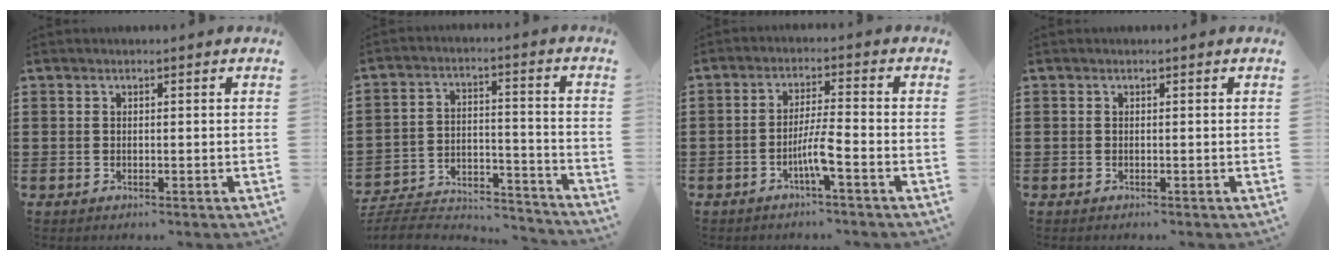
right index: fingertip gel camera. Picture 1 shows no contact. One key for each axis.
{"total": 5.7, "fx": -5.4, "fy": 1.1, "fz": 1.5, "tx": -0.028, "ty": 0.003, "tz": -0.109}
{"total": 4.8, "fx": -2.3, "fy": 0.1, "fz": 4.2, "tx": -0.088, "ty": -0.010, "tz": -0.045}
{"total": 0.0}